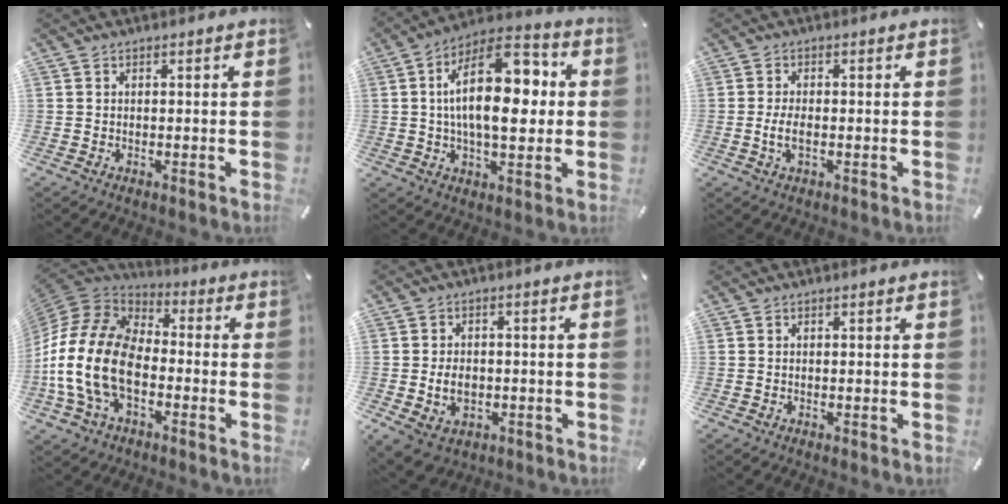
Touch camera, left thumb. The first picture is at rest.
{"total": 19.7, "force": [2.7, 10.1, 16.7], "torque": [-0.281, -0.006, 0.037]}
{"total": 3.8, "force": [-0.8, 1.7, 3.3], "torque": [-0.071, 0.001, -0.017]}
{"total": 18.8, "force": [-6.8, 11.9, 12.8], "torque": [-0.277, 0.027, -0.129]}
{"total": 7.0, "force": [-1.2, 5.7, 4.0], "torque": [-0.085, 0.006, -0.020]}
{"total": 0.0}